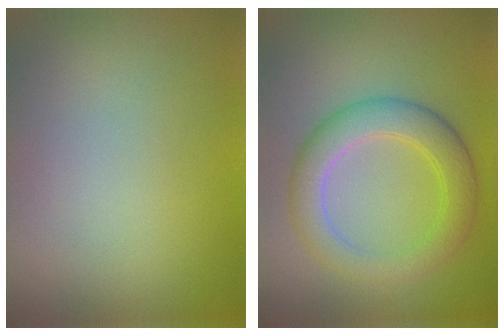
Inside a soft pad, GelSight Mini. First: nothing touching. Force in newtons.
{"total": 4.9, "press": 4.9, "slide": 0.5}